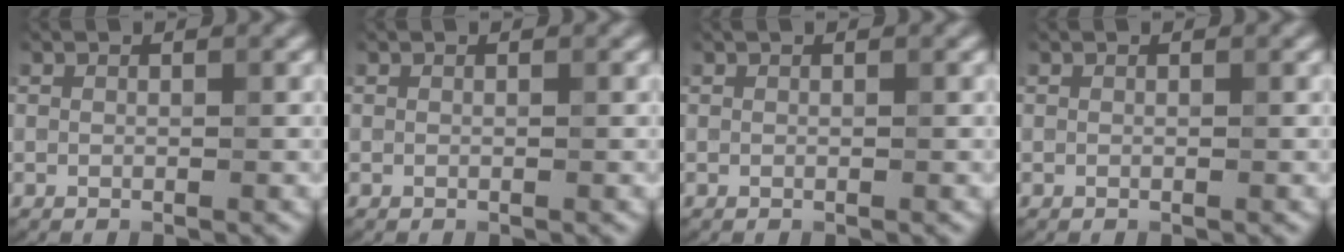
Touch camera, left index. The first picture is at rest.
{"total": 0.0}
{"total": 0.0}
{"total": 0.0}